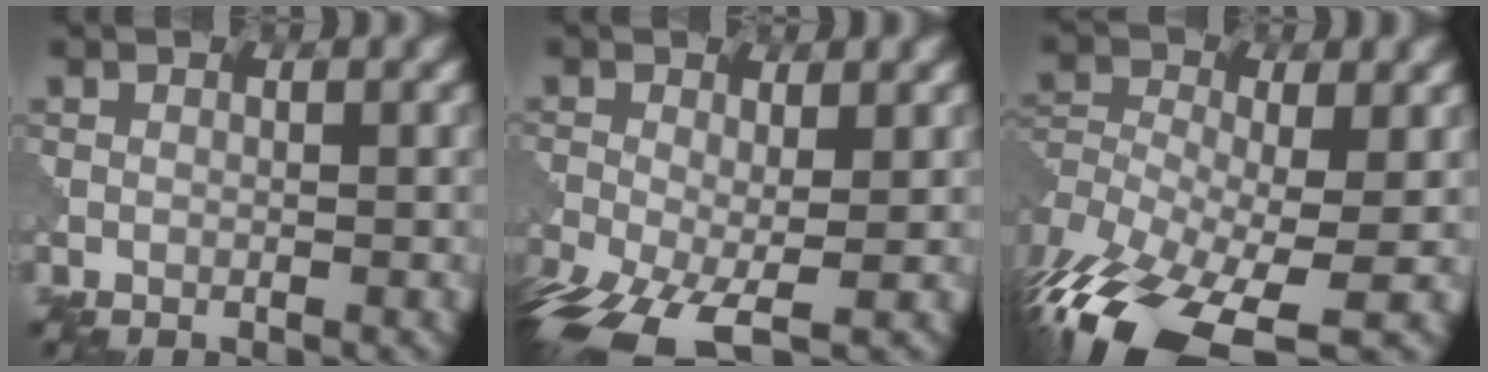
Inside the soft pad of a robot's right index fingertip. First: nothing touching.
{"total": 10.0, "force": [-4.6, 4.8, 7.5], "torque": [-0.168, -0.031, -0.074]}
{"total": 13.5, "force": [-8.3, 5.8, 9.1], "torque": [-0.209, -0.018, -0.122]}